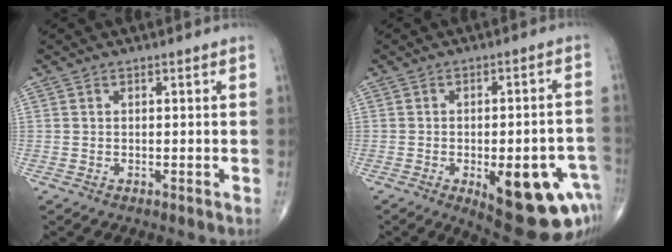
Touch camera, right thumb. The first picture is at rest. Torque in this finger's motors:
{"motor_torque": [1.68, 1.57, 0.76, -1.11, 0.30]}